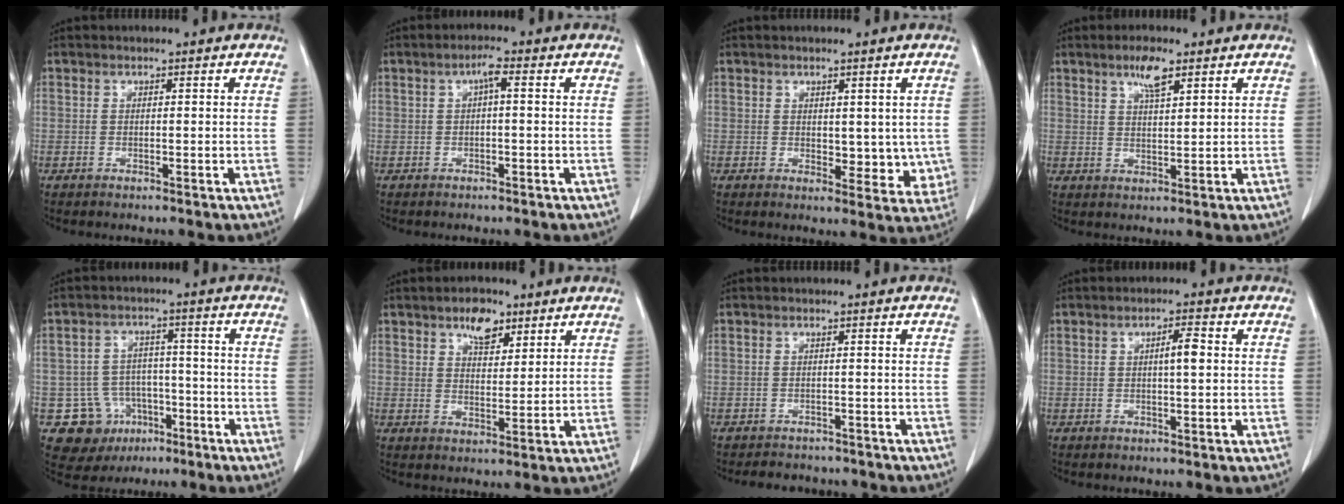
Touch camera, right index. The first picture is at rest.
{"total": 2.3, "force": [0.5, 0.4, 2.2], "torque": [-0.038, 0.006, 0.007]}
{"total": 5.8, "force": [0.4, 3.5, 4.6], "torque": [-0.032, -0.010, 0.013]}
{"total": 4.4, "force": [2.8, 0.9, 3.3], "torque": [-0.061, 0.003, 0.050]}
{"total": 9.9, "force": [-4.3, 8.7, 1.9], "torque": [-0.038, 0.024, -0.051]}
{"total": 5.3, "force": [3.4, 2.7, 3.1], "torque": [-0.050, 0.005, 0.057]}
{"total": 5.0, "force": [-4.5, 2.0, 0.5], "torque": [-0.003, 0.000, -0.056]}
{"total": 2.9, "force": [0.4, 0.4, 2.9], "torque": [-0.050, 0.004, 0.007]}